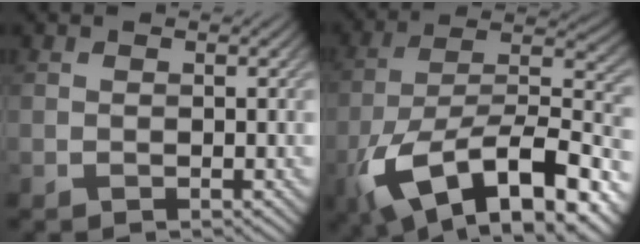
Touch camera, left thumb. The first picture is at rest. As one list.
[{"total": 17.4, "force": [-8.7, 8.1, 12.7], "torque": [-0.252, -0.031, -0.140]}]